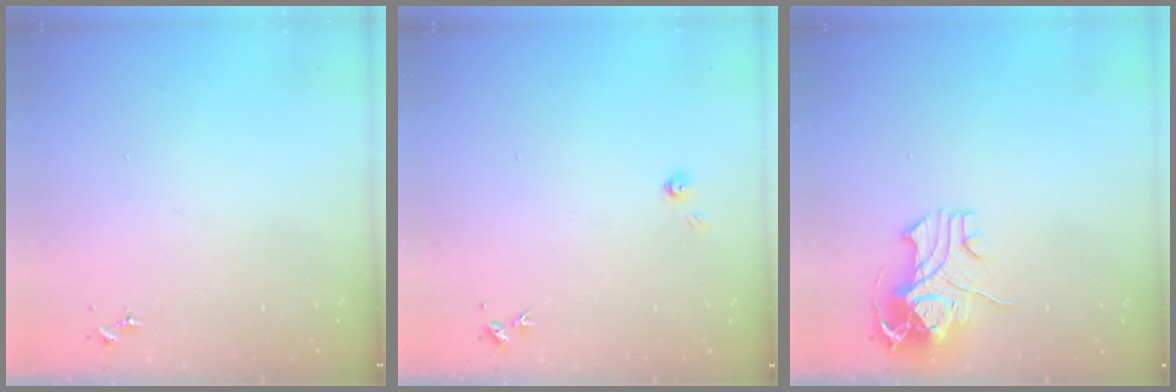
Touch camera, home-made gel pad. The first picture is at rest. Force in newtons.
{"total": 3.7, "press": 3.7, "slide": 0.4}
{"total": 10.7, "press": 10.6, "slide": 1.8}